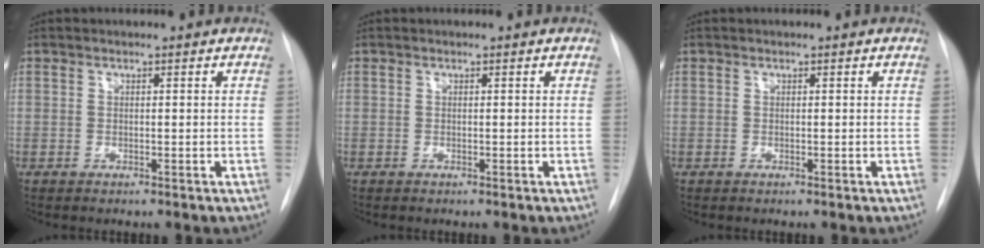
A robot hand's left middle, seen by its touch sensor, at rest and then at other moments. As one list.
[{"total": 0.0}, {"total": 0.0}]